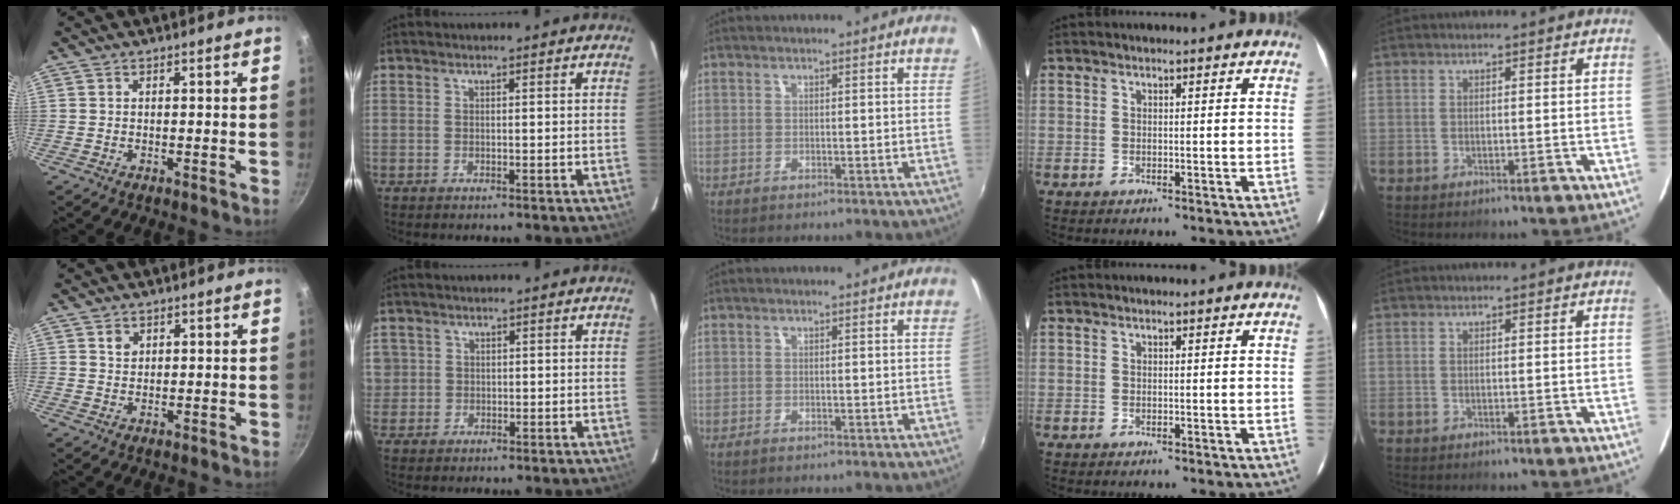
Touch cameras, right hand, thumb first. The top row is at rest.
{"thumb": {"total": 2.0, "force": [0.9, 1.5, 0.8], "torque": [-0.006, -0.001, 0.015]}, "index": {"total": 2.7, "force": [0.5, 2.7, 0.0], "torque": [0.013, 0.013, 0.008]}}